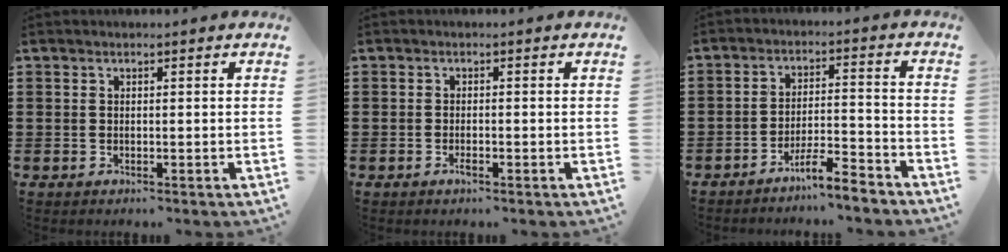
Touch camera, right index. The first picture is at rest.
{"total": 1.3, "force": [-0.7, 0.3, 1.1], "torque": [-0.021, -0.004, -0.012]}
{"total": 6.0, "force": [-5.3, 0.1, 2.7], "torque": [-0.054, -0.004, -0.101]}